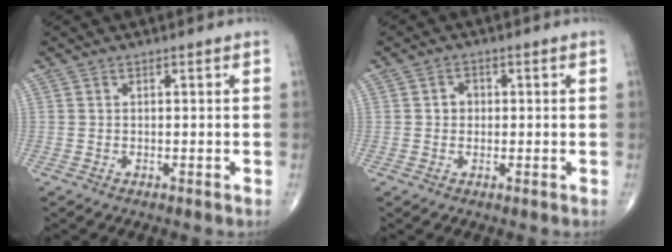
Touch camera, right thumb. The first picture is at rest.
{"total": 2.2, "force": [0.1, 1.9, 1.1], "torque": [-0.005, 0.007, -0.001]}